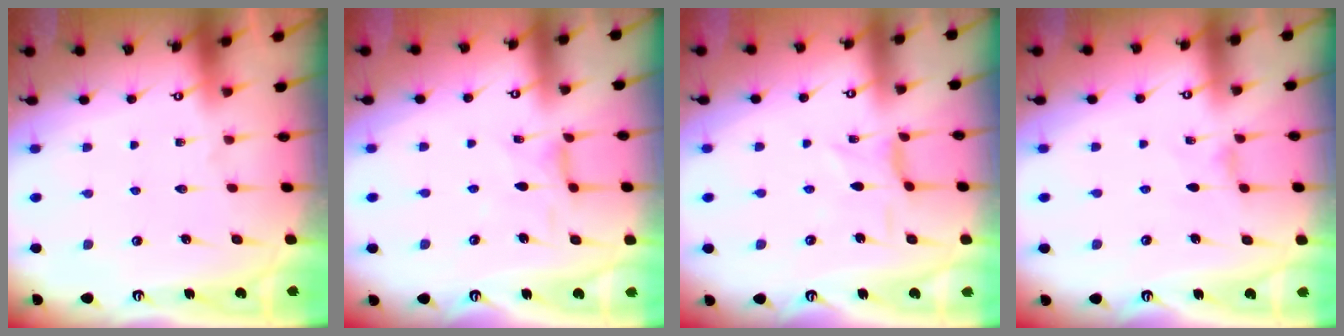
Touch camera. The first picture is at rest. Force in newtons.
{"total": 1.7, "press": 1.6, "slide": 0.4}
{"total": 1.0, "press": 0.9, "slide": 0.4}
{"total": 0.0}